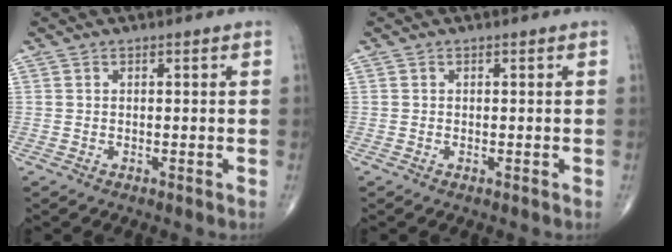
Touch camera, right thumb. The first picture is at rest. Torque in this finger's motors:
{"motor_torque": [0.62, 0.34, 0.05, -0.03, 0.00]}